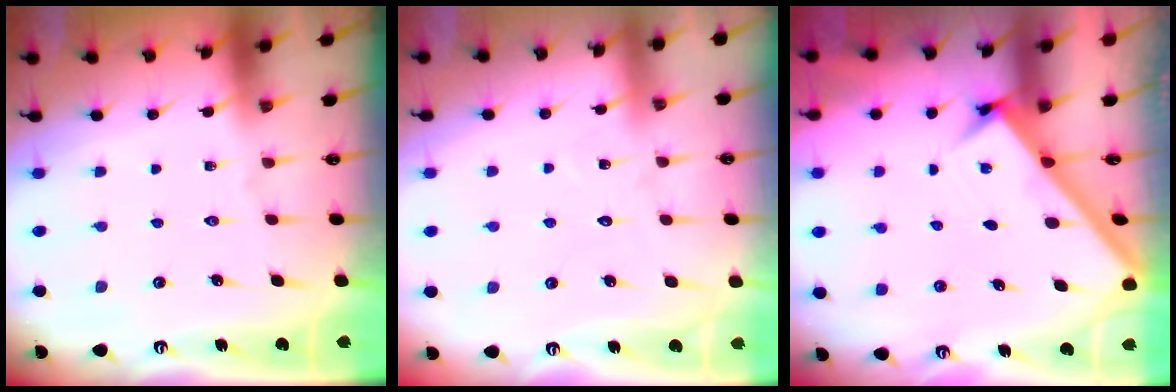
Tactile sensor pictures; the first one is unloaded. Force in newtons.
{"total": 5.8, "press": 5.8, "slide": 0.5}
{"total": 2.5, "press": 2.4, "slide": 0.4}